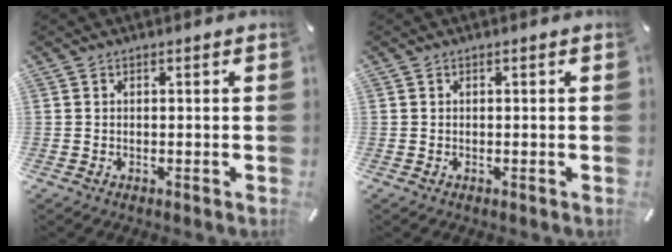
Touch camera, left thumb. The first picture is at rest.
{"total": 0.0}